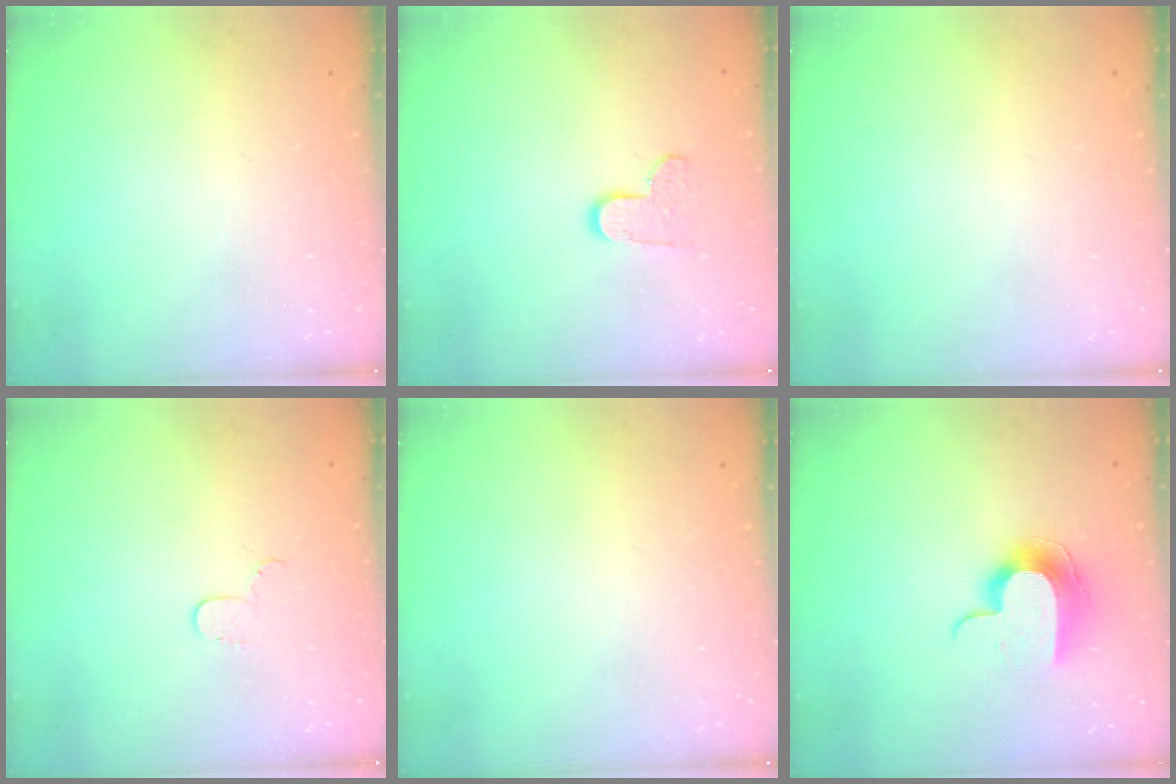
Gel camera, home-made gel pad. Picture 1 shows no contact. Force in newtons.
{"total": 7.0, "press": 7.0, "slide": 0.3}
{"total": 0.0}
{"total": 4.2, "press": 4.2, "slide": 0.4}
{"total": 0.0}
{"total": 11.8, "press": 11.8, "slide": 0.7}